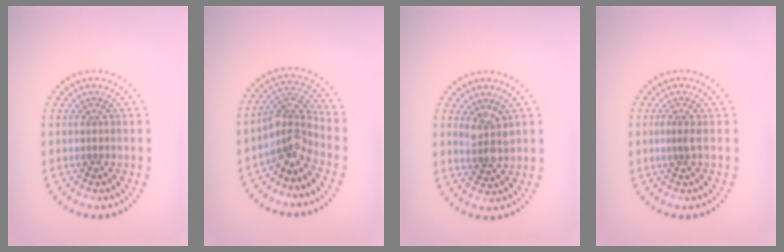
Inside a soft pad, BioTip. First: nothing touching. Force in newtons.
{"total": 3.4, "press": 2.5, "slide": 2.3}
{"total": 2.3, "press": 2.0, "slide": 1.1}
{"total": 0.6, "press": 0.3, "slide": 0.6}